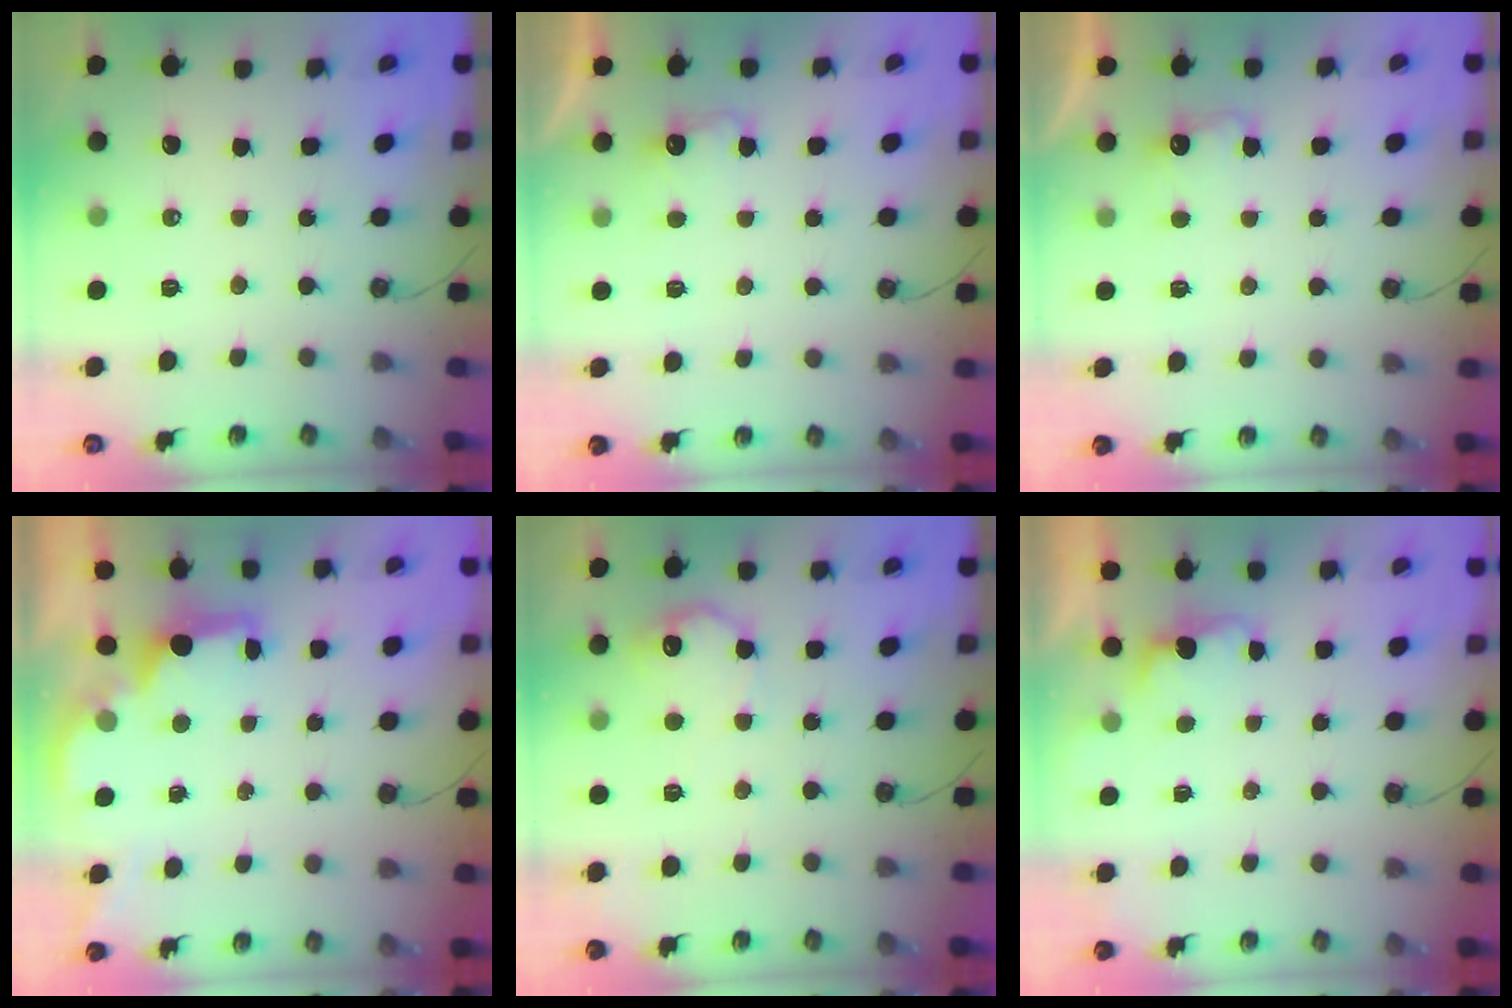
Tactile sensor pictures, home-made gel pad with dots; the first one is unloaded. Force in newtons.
{"total": 3.2, "press": 3.1, "slide": 0.9}
{"total": 3.2, "press": 3.1, "slide": 0.9}
{"total": 2.0, "press": 1.9, "slide": 0.8}
{"total": 10.5, "press": 10.5, "slide": 0.5}
{"total": 1.2, "press": 0.9, "slide": 0.7}